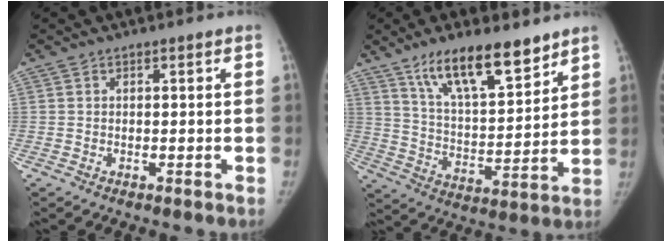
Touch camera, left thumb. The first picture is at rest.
{"total": 16.0, "force": [11.1, 5.1, 10.3], "torque": [-0.145, -0.063, 0.201]}